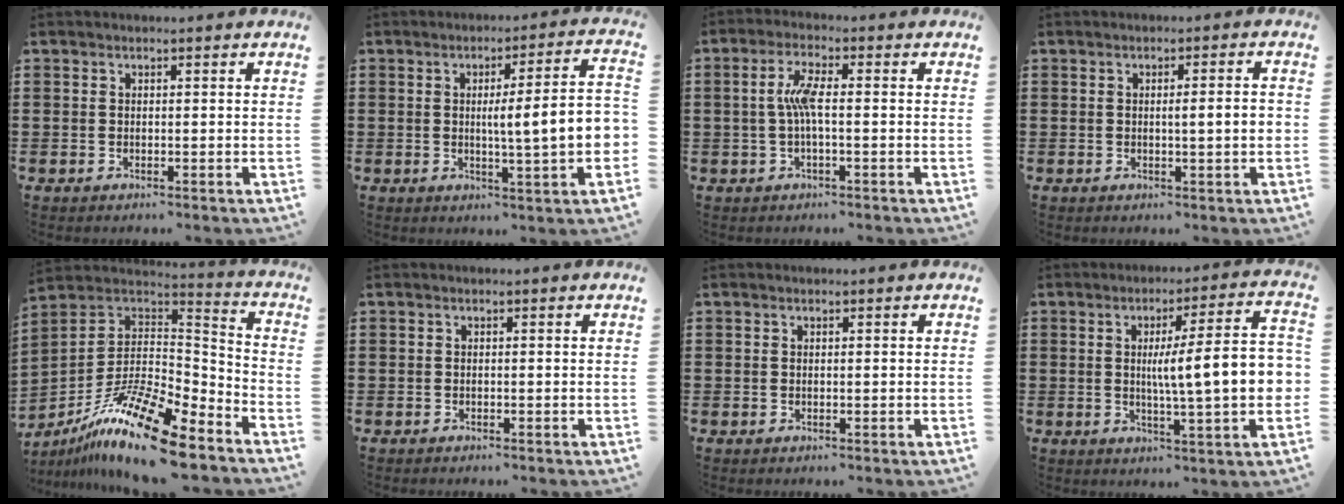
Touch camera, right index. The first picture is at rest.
{"total": 8.5, "force": [-0.1, 0.5, 8.5], "torque": [-0.134, -0.012, -0.011]}
{"total": 4.9, "force": [-0.3, 1.0, 4.8], "torque": [-0.102, -0.001, -0.013]}
{"total": 3.1, "force": [-0.1, 0.1, 3.1], "torque": [-0.054, -0.003, -0.003]}
{"total": 16.9, "force": [-11.9, 3.4, 11.6], "torque": [-0.225, 0.030, -0.216]}
{"total": 0.0}
{"total": 0.0}
{"total": 11.2, "force": [0.2, 1.3, 11.1], "torque": [-0.174, -0.008, -0.007]}